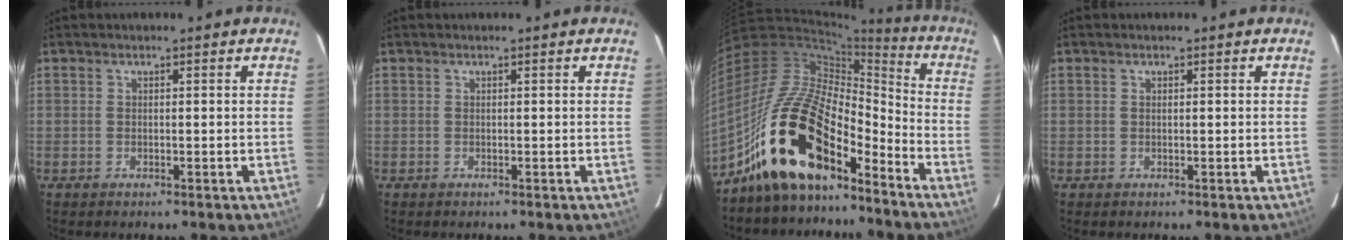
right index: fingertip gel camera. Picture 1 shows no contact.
{"total": 0.0}
{"total": 21.1, "force": [-14.5, 8.7, 12.8], "torque": [-0.249, 0.004, -0.276]}
{"total": 0.0}